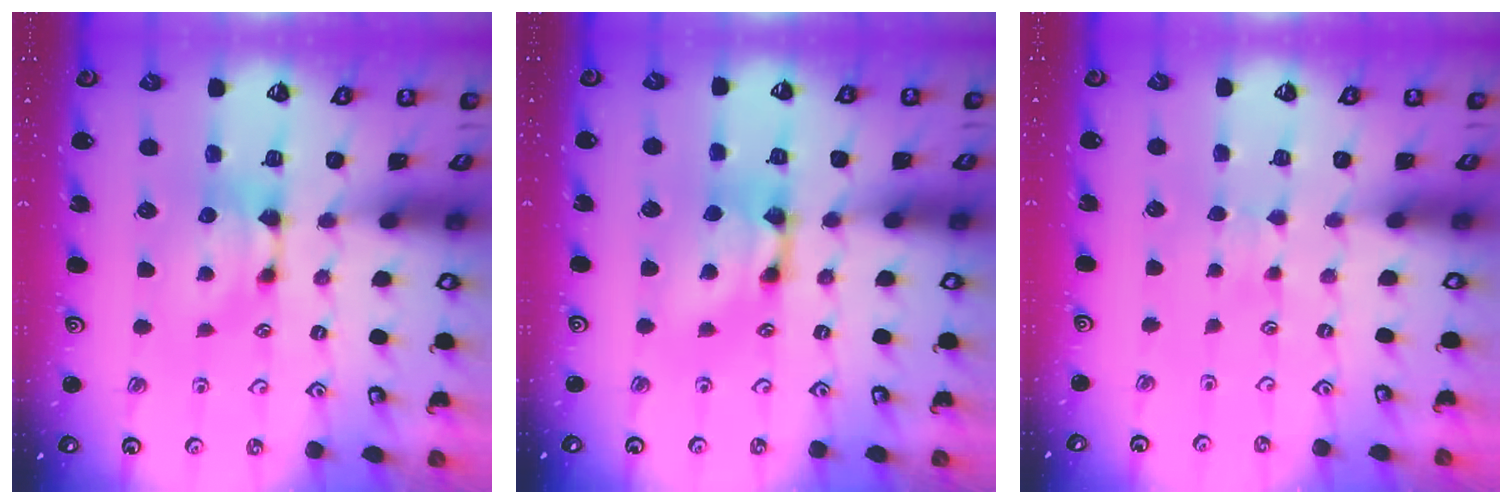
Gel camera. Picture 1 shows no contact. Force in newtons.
{"total": 3.0, "press": 3.0, "slide": 0.2}
{"total": 2.5, "press": 2.5, "slide": 0.3}